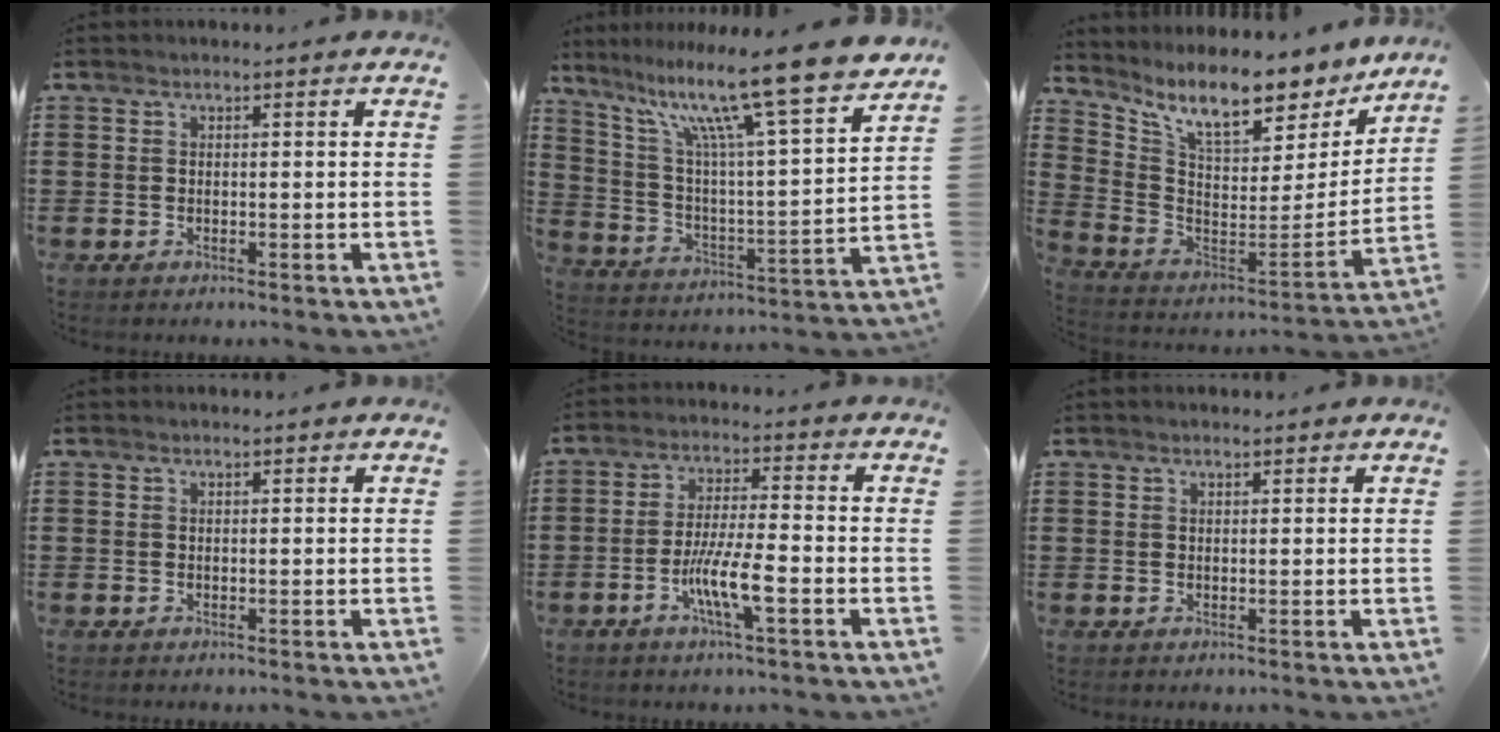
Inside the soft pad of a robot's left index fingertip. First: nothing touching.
{"total": 15.1, "force": [11.7, -0.1, 9.5], "torque": [-0.204, -0.081, 0.186]}
{"total": 11.3, "force": [9.1, 2.3, 6.2], "torque": [-0.142, -0.068, 0.153]}
{"total": 0.0}
{"total": 7.6, "force": [-3.0, 1.1, 6.9], "torque": [-0.139, -0.009, -0.060]}
{"total": 0.8, "force": [0.7, 0.1, 0.4], "torque": [-0.009, 0.001, 0.013]}